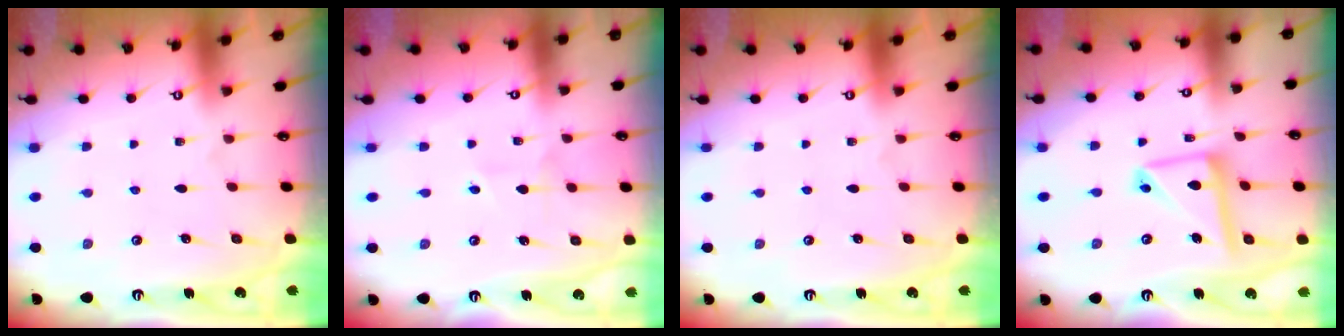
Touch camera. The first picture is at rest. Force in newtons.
{"total": 2.7, "press": 2.5, "slide": 0.9}
{"total": 0.0}
{"total": 13.8, "press": 13.7, "slide": 1.4}